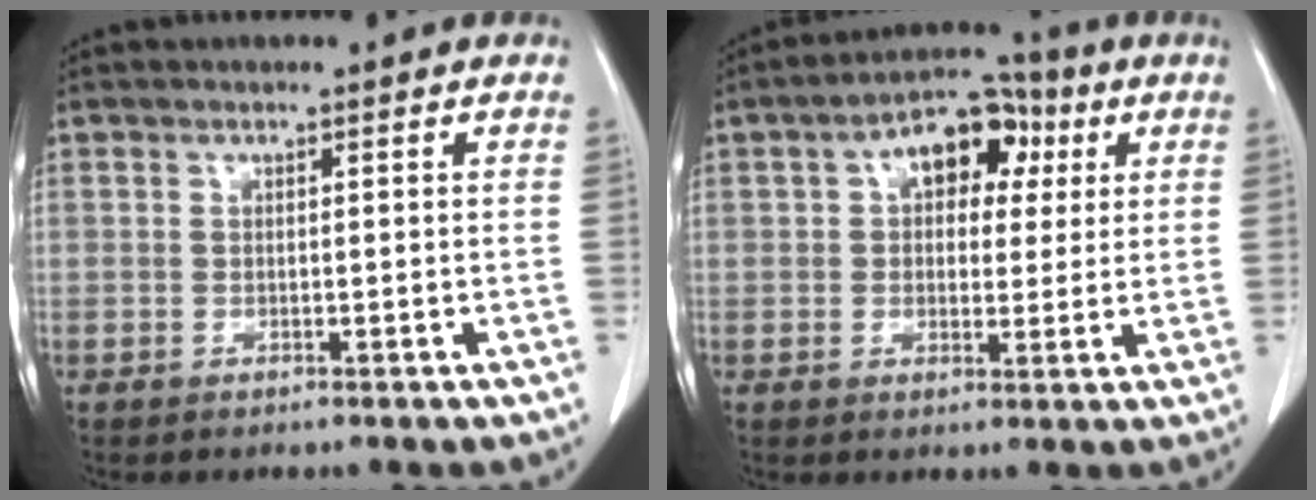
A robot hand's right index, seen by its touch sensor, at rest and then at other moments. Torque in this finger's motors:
{"motor_torque": [0.90, 0.37, 0.24, 0.10]}